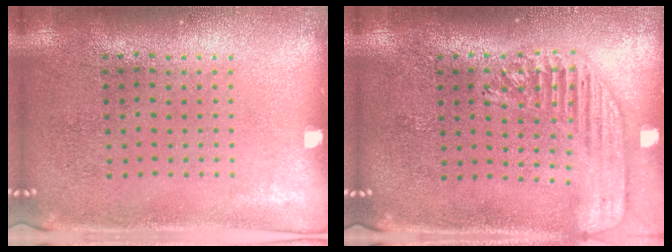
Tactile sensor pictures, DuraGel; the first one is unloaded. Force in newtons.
{"total": 1.7, "press": 1.5, "slide": 0.8}